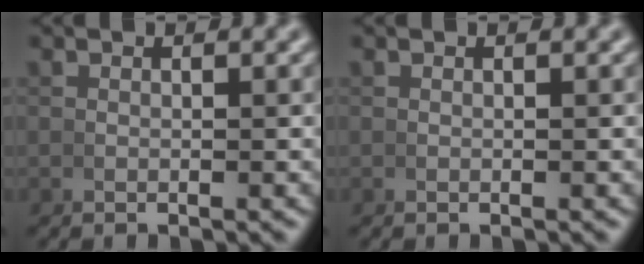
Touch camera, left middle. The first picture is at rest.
{"total": 0.0}